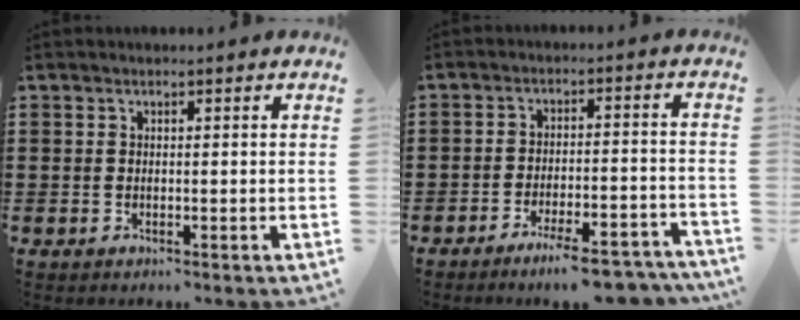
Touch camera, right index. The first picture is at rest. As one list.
[{"total": 6.6, "force": [-5.5, 0.5, 3.7], "torque": [-0.053, -0.003, -0.097]}]